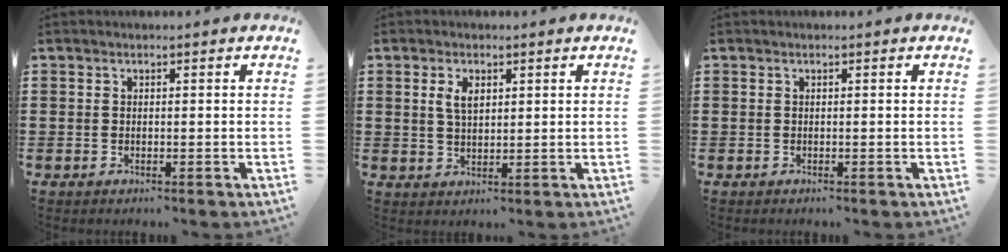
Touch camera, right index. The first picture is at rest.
{"total": 3.3, "force": [1.2, 1.6, 2.6], "torque": [-0.056, 0.007, 0.020]}
{"total": 0.0}